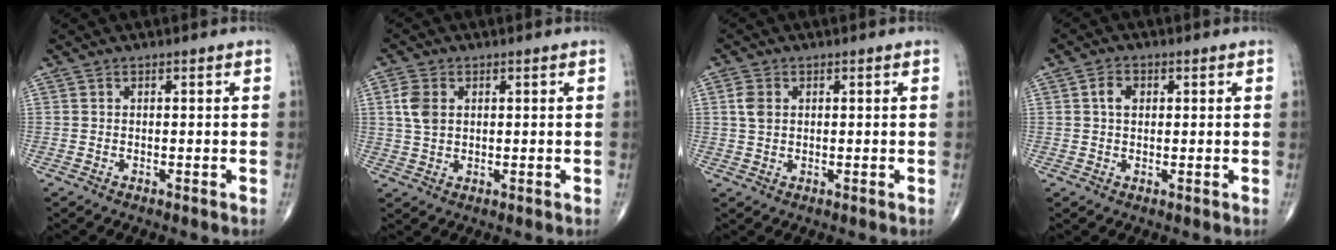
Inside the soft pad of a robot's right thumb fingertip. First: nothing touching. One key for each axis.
{"total": 4.7, "fx": 1.2, "fy": 3.3, "fz": 3.2, "tx": -0.061, "ty": 0.001, "tz": 0.024}
{"total": 2.3, "fx": 0.4, "fy": 1.7, "fz": 1.4, "tx": -0.024, "ty": 0.003, "tz": 0.008}
{"total": 3.1, "fx": 0.7, "fy": 2.2, "fz": 2.1, "tx": -0.032, "ty": 0.005, "tz": 0.010}